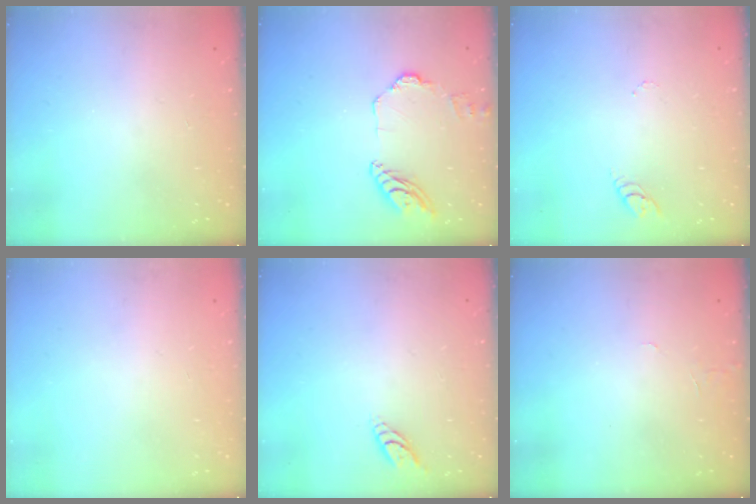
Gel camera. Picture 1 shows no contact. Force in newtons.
{"total": 10.4, "press": 10.4, "slide": 0.7}
{"total": 3.1, "press": 3.1, "slide": 0.3}
{"total": 0.0}
{"total": 4.9, "press": 4.8, "slide": 0.6}
{"total": 3.5, "press": 3.5, "slide": 0.3}